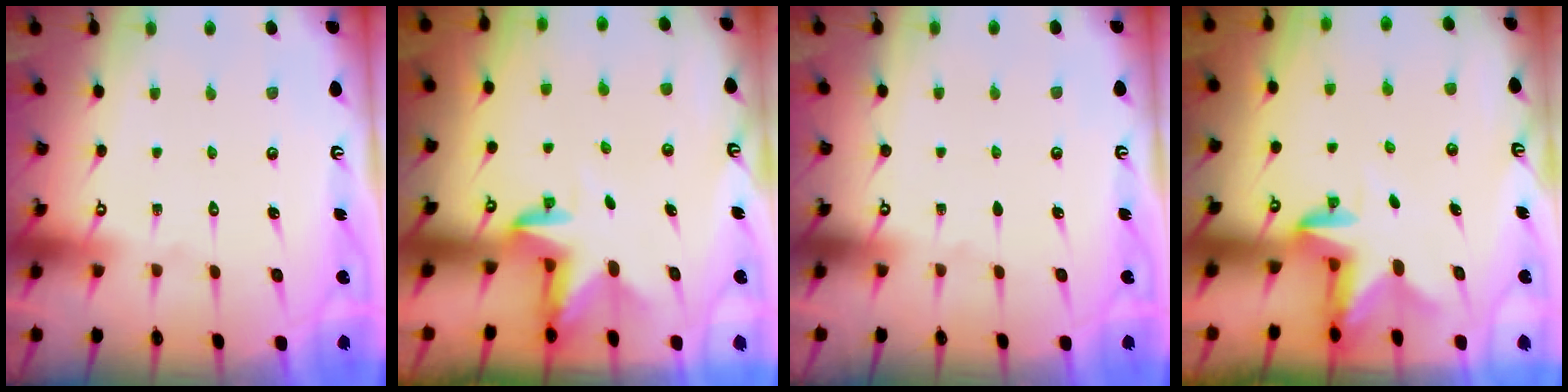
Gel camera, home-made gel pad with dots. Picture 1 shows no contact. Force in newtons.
{"total": 3.3, "press": 3.3, "slide": 0.1}
{"total": 0.0}
{"total": 2.8, "press": 2.7, "slide": 0.5}